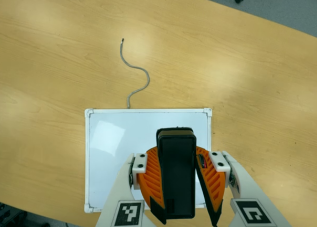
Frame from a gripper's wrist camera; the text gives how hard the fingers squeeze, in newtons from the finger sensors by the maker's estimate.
{"total": 10.2, "left": 9.6, "right": 10.9}